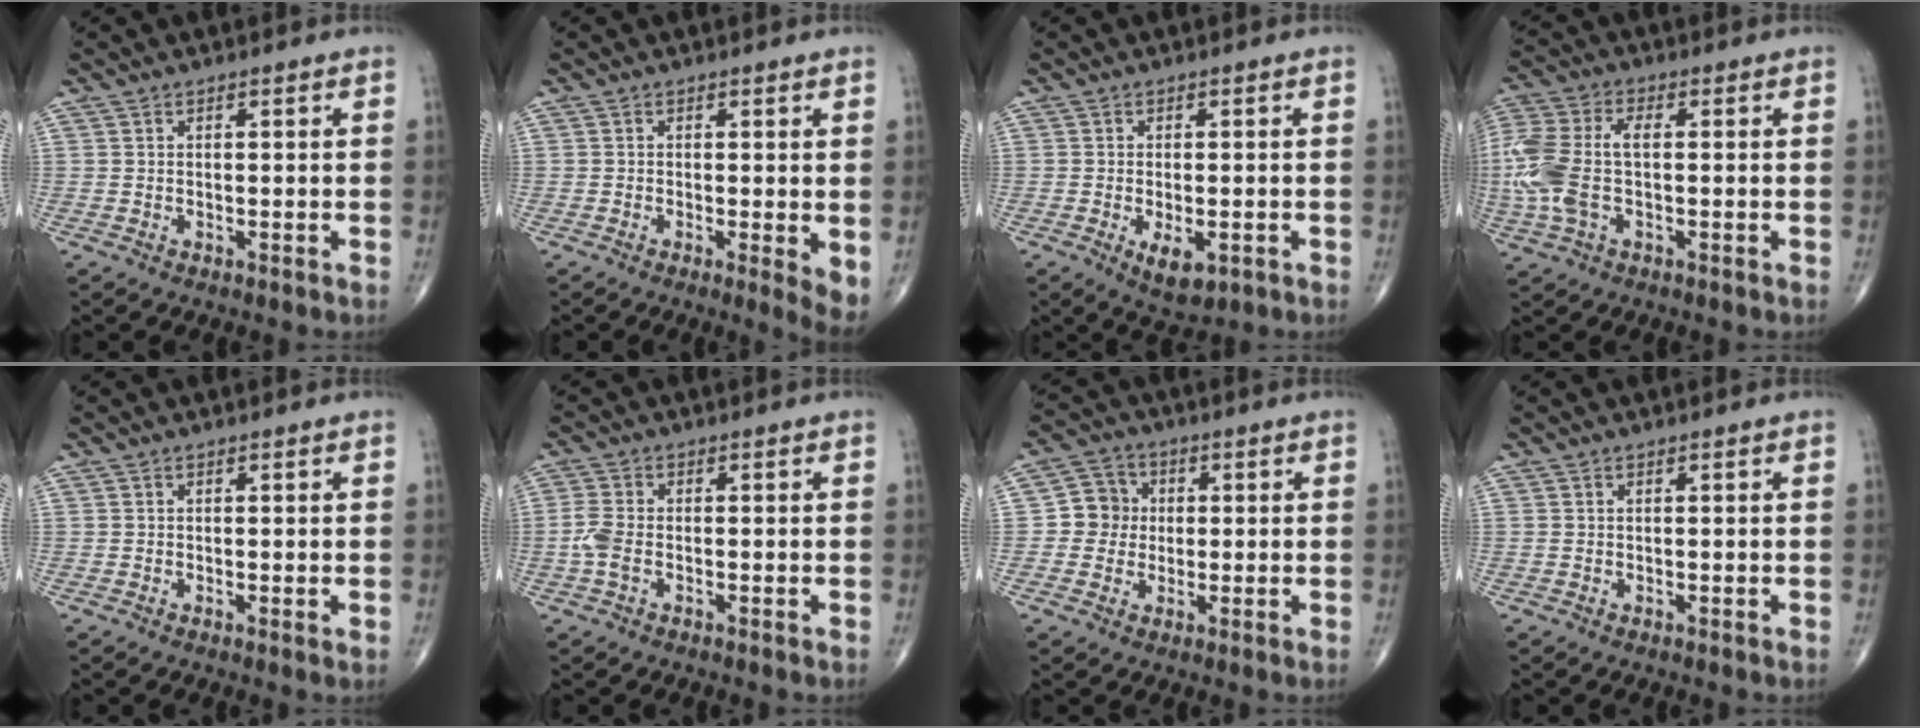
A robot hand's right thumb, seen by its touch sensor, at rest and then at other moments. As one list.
[{"total": 3.8, "force": [-0.3, 0.9, 3.7], "torque": [-0.053, -0.012, -0.009]}, {"total": 5.3, "force": [-1.8, 2.5, 4.3], "torque": [-0.065, -0.007, -0.021]}, {"total": 13.9, "force": [-0.7, 7.3, 11.8], "torque": [-0.302, 0.018, -0.014]}, {"total": 0.6, "force": [-0.1, 0.0, 0.6], "torque": [-0.012, -0.003, -0.005]}, {"total": 3.8, "force": [-1.0, 2.0, 3.0], "torque": [-0.081, 0.006, -0.025]}, {"total": 6.1, "force": [0.0, 5.9, 1.8], "torque": [0.001, 0.011, -0.010]}, {"total": 0.0}]